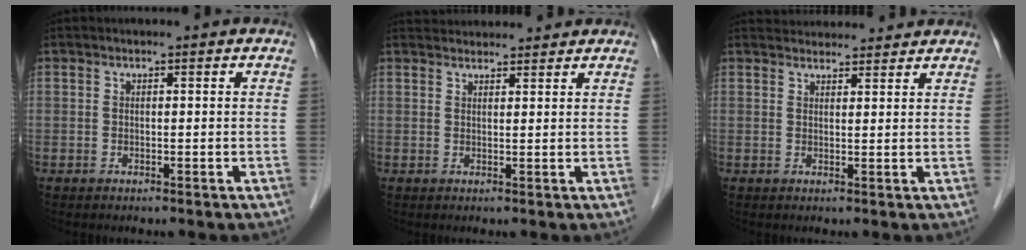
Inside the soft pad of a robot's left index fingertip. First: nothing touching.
{"total": 5.5, "force": [5.4, 0.8, 0.7], "torque": [-0.010, 0.029, 0.073]}
{"total": 7.0, "force": [6.9, 1.2, 1.1], "torque": [-0.011, 0.025, 0.086]}